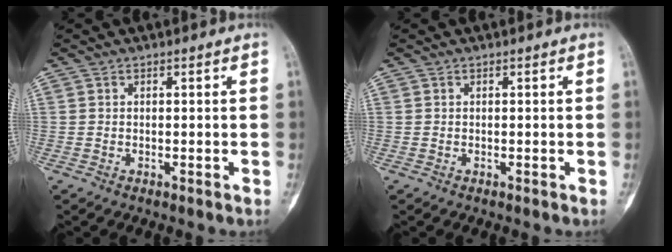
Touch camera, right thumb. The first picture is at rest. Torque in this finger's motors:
{"motor_torque": [-0.08, -0.03, 0.22, -0.15, 0.00]}